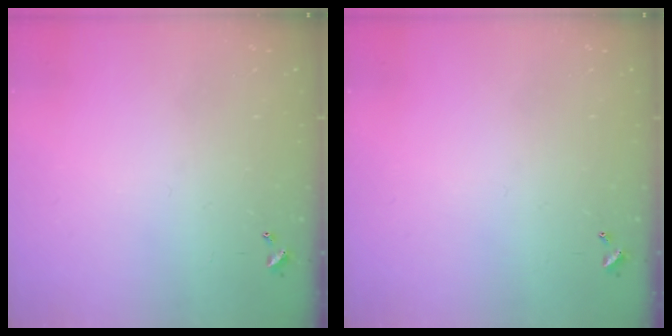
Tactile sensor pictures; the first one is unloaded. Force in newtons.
{"total": 0.0}